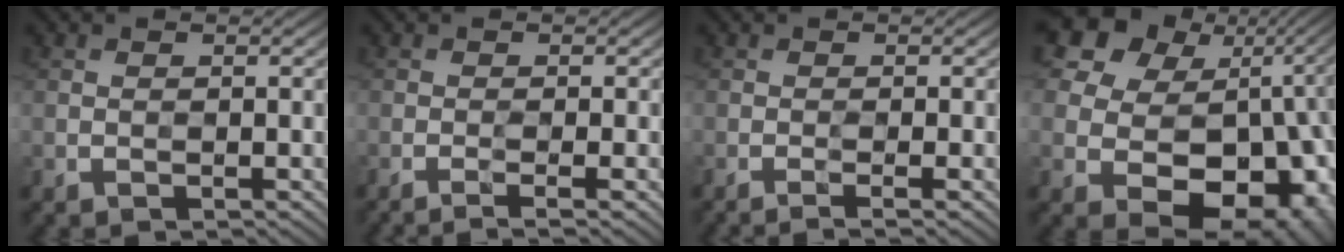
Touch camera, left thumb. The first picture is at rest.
{"total": 2.5, "force": [-1.6, -0.3, 1.9], "torque": [-0.036, 0.003, -0.031]}
{"total": 2.3, "force": [-1.4, -0.3, 1.8], "torque": [-0.035, 0.002, -0.025]}
{"total": 17.6, "force": [0.9, 14.7, 9.7], "torque": [-0.157, 0.001, 0.042]}